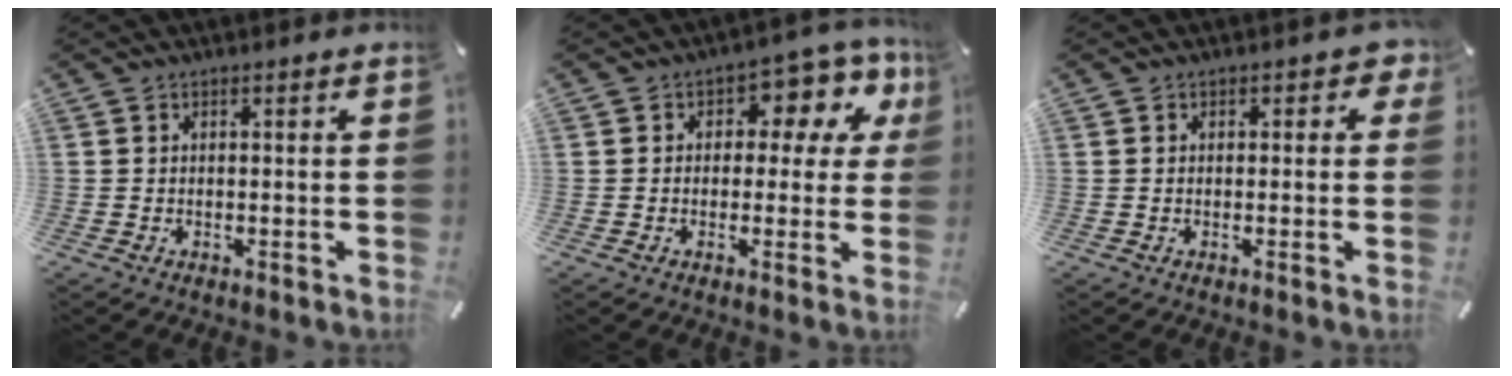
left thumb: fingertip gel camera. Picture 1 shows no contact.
{"total": 9.0, "force": [2.8, 5.8, 6.3], "torque": [-0.072, -0.018, 0.043]}
{"total": 2.1, "force": [0.3, 1.3, 1.5], "torque": [-0.015, 0.001, 0.000]}